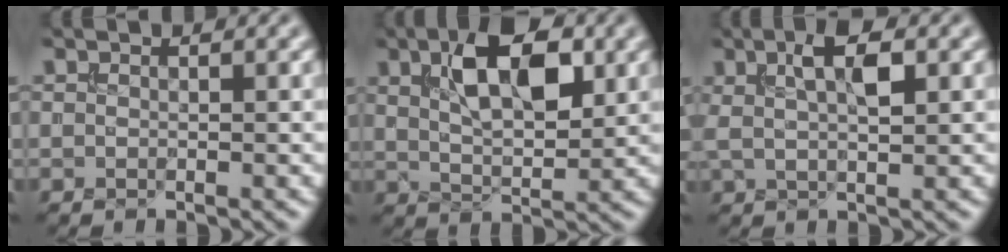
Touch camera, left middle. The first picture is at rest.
{"total": 7.0, "force": [2.3, 3.2, 5.7], "torque": [-0.096, 0.007, 0.042]}
{"total": 3.8, "force": [1.1, 1.2, 3.4], "torque": [-0.063, 0.007, 0.022]}